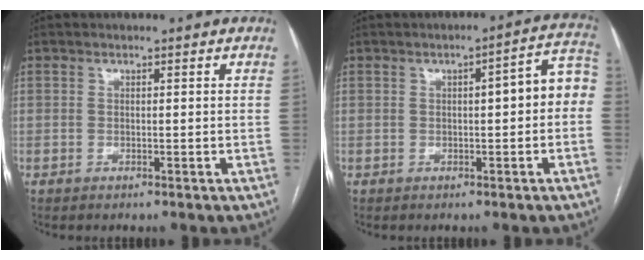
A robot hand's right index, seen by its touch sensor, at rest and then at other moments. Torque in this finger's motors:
{"motor_torque": [0.18, -0.08, 0.12, 0.03]}